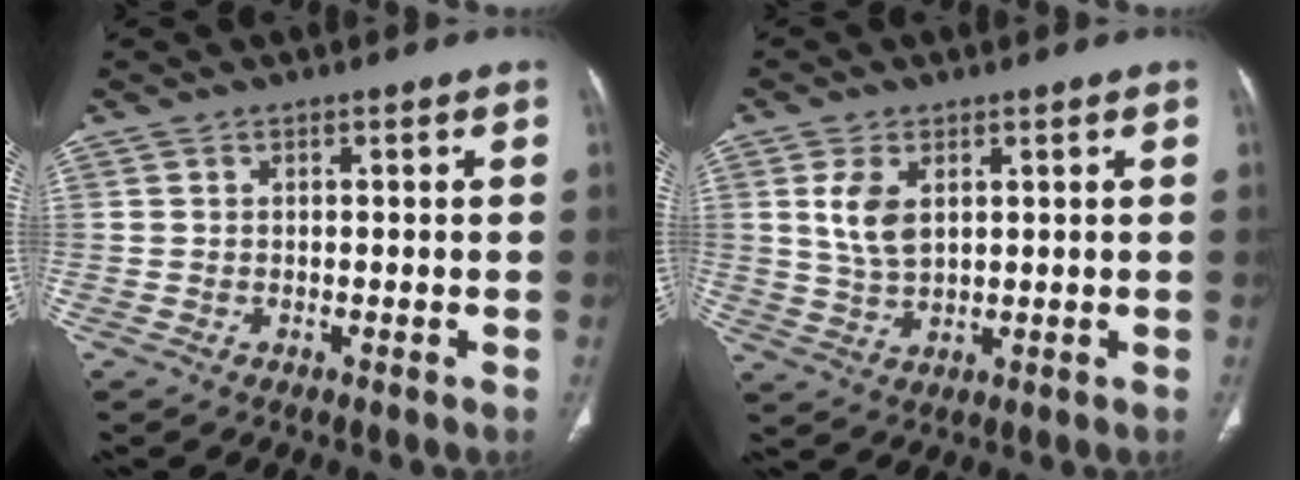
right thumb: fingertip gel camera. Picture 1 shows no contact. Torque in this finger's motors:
{"motor_torque": [1.04, 0.77, 0.55, -0.93, 0.13]}